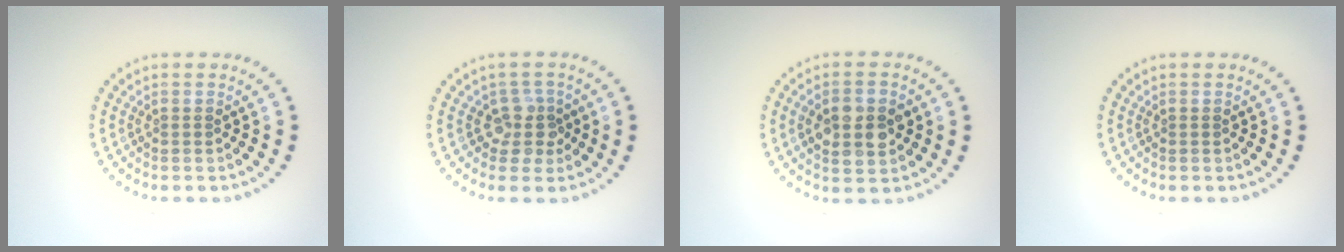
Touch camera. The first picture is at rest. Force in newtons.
{"total": 2.4, "press": 1.9, "slide": 1.5}
{"total": 4.5, "press": 4.5, "slide": 0.2}
{"total": 0.0}